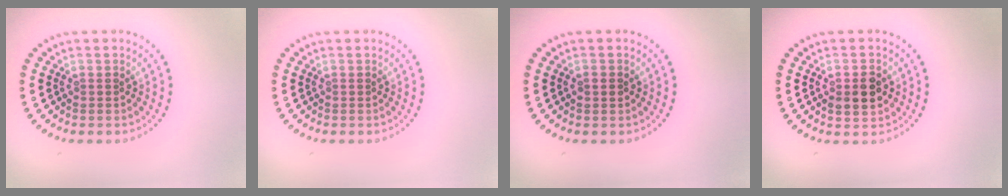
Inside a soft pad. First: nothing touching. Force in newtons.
{"total": 0.0}
{"total": 1.1, "press": 1.1, "slide": 0.1}
{"total": 2.7, "press": 2.7, "slide": 0.2}